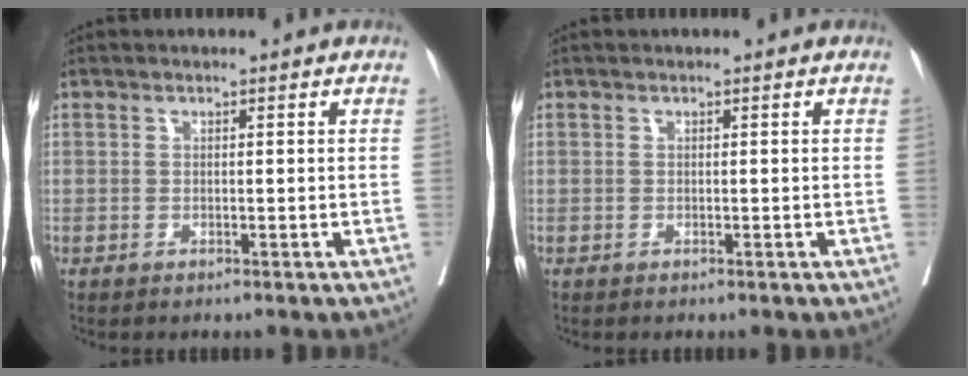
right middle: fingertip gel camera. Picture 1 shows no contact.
{"total": 0.0}